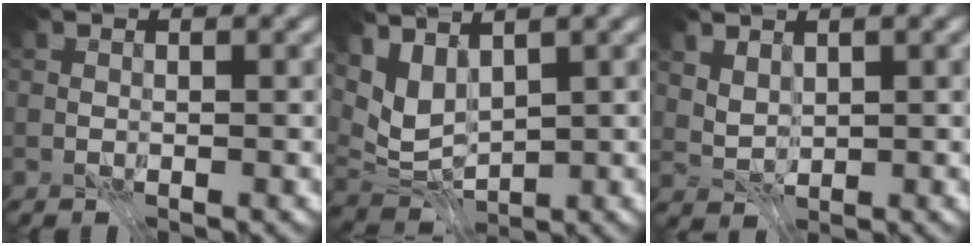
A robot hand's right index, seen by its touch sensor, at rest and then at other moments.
{"total": 4.1, "force": [2.1, 2.0, 2.8], "torque": [-0.059, -0.008, 0.044]}
{"total": 2.1, "force": [1.3, 1.3, 1.1], "torque": [-0.027, -0.008, 0.036]}